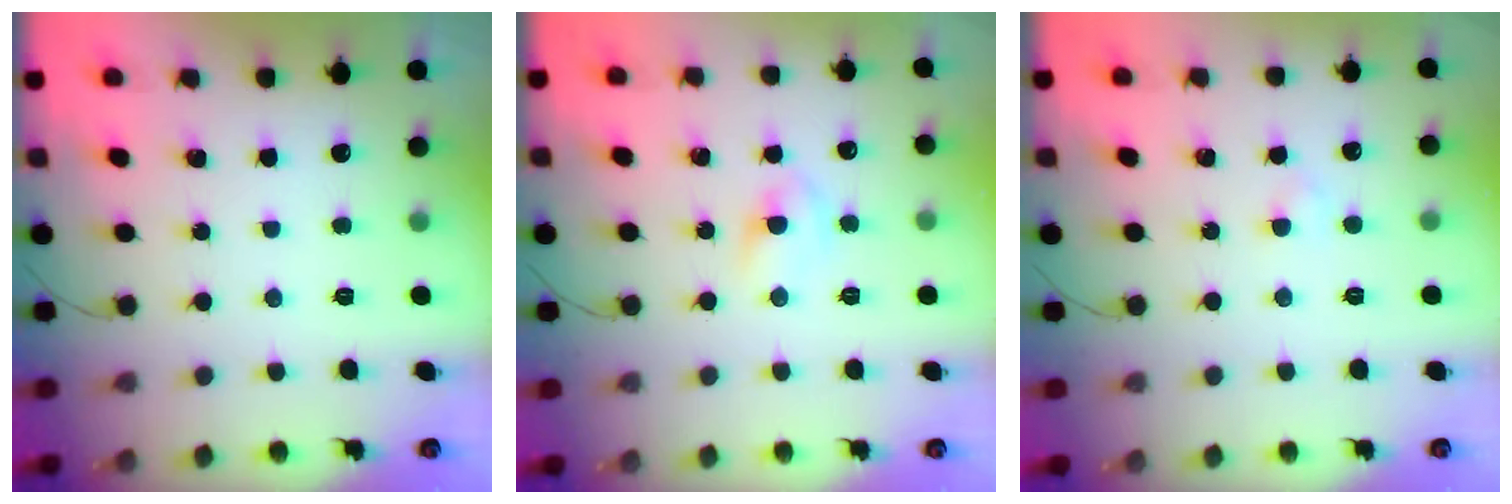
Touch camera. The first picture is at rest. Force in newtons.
{"total": 6.2, "press": 6.0, "slide": 1.5}
{"total": 1.9, "press": 1.7, "slide": 0.9}